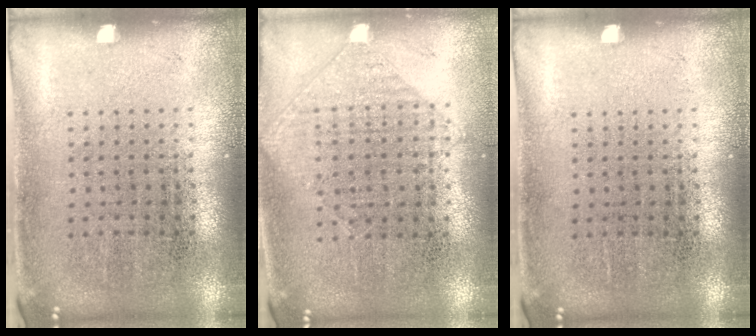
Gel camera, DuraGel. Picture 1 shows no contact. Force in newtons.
{"total": 0.9, "press": 0.8, "slide": 0.3}
{"total": 0.0}